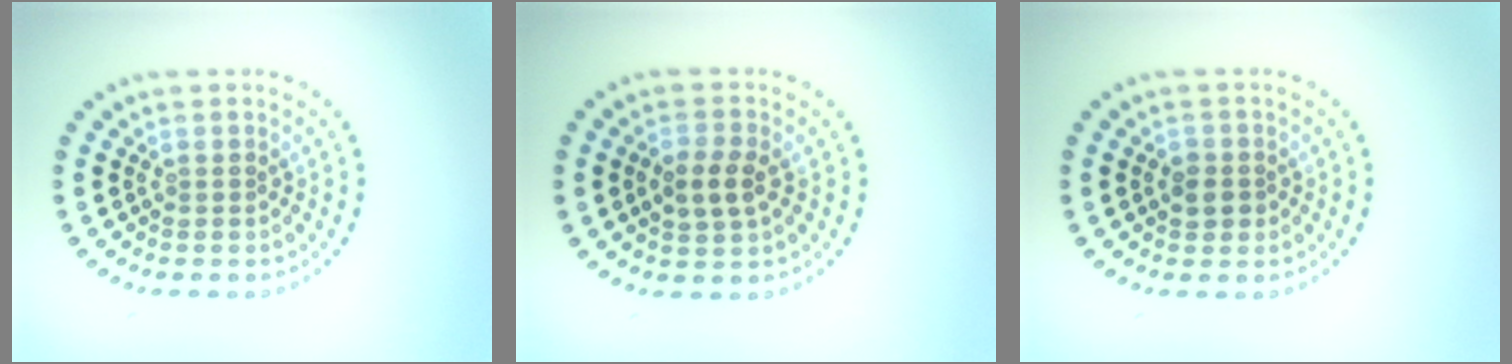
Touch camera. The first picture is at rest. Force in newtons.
{"total": 2.8, "press": 2.8, "slide": 0.3}
{"total": 1.7, "press": 1.6, "slide": 0.5}